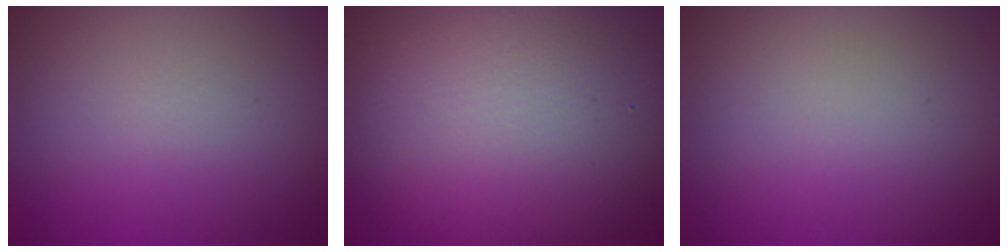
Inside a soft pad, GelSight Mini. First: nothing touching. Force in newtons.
{"total": 13.7, "press": 13.7, "slide": 0.7}
{"total": 0.0}